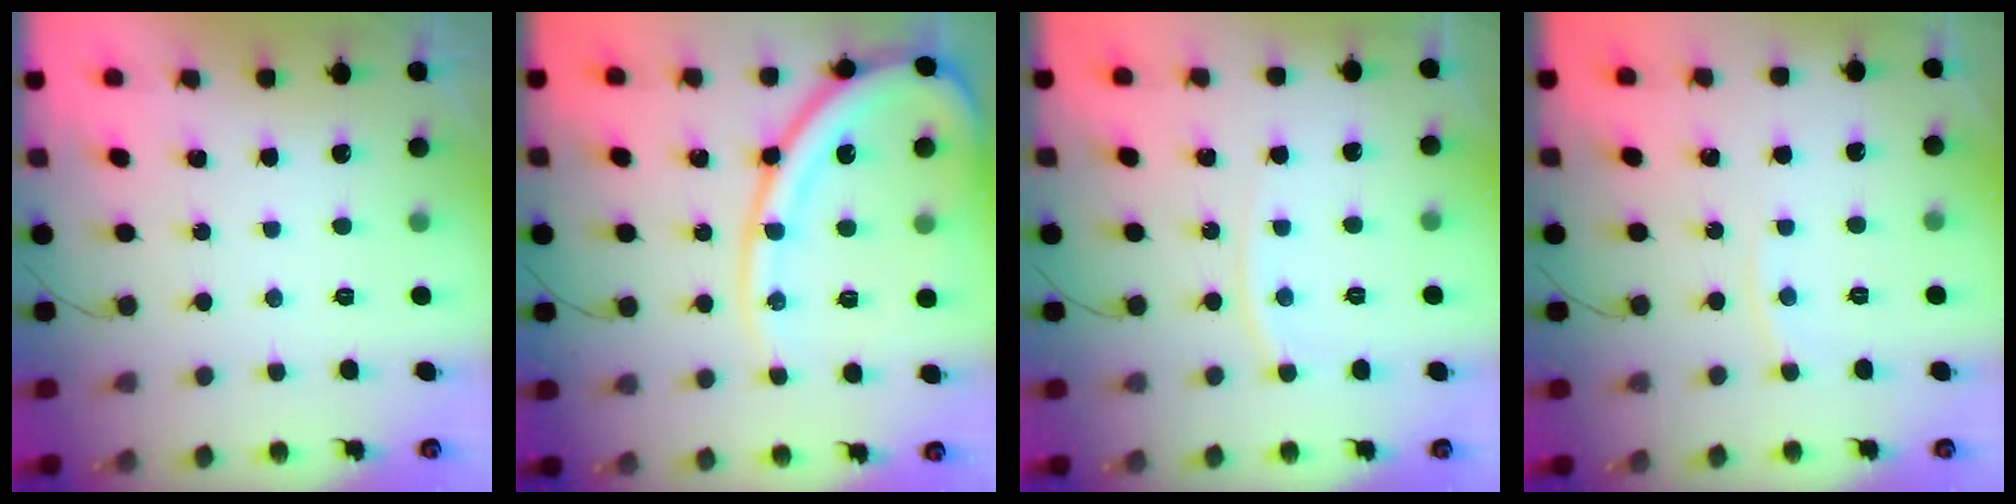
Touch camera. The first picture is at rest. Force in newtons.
{"total": 18.5, "press": 18.3, "slide": 2.4}
{"total": 5.2, "press": 5.1, "slide": 0.8}
{"total": 2.9, "press": 2.9, "slide": 0.1}